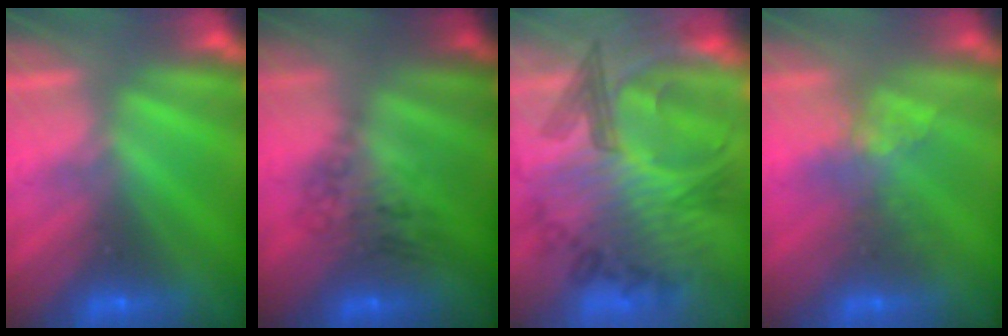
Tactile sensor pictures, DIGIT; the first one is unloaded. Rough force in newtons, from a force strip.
{"total": 2.6}
{"total": 6.4}
{"total": 2.4}